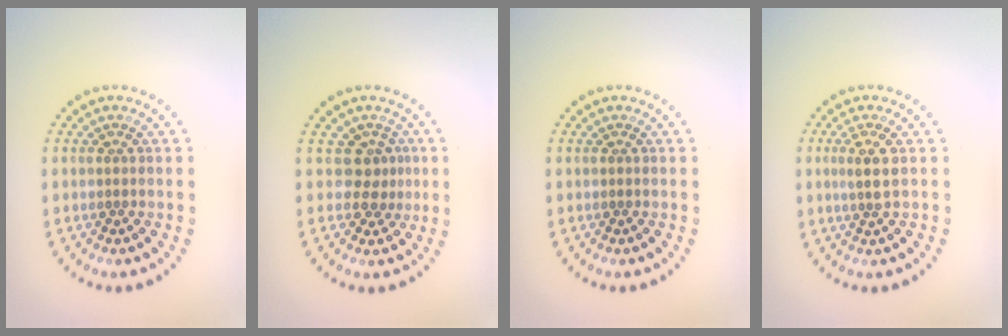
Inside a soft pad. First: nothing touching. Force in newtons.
{"total": 2.3, "press": 1.5, "slide": 1.8}
{"total": 0.0}
{"total": 1.9, "press": 1.6, "slide": 1.0}